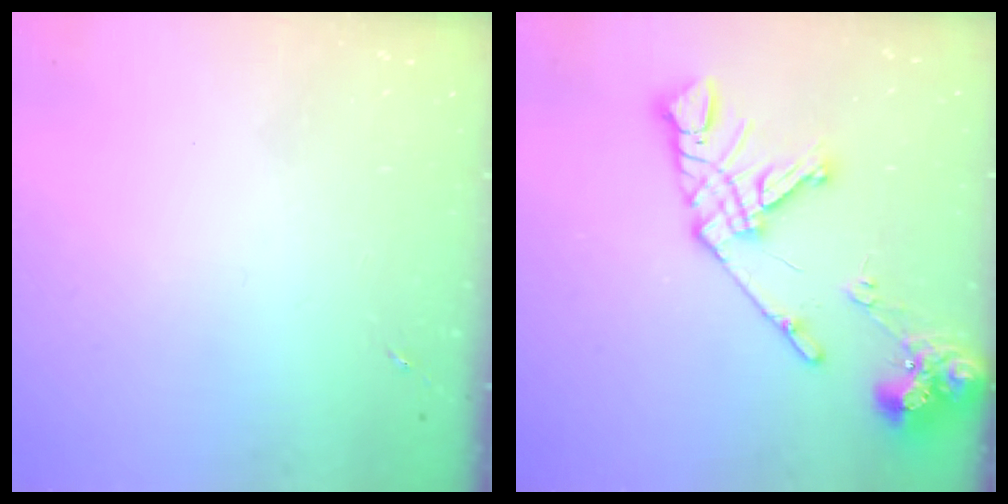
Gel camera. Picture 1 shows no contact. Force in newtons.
{"total": 17.0, "press": 16.9, "slide": 2.2}